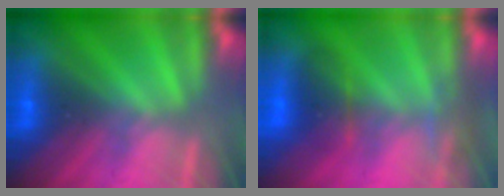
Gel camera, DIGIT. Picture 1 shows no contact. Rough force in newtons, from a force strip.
{"total": 3.2}